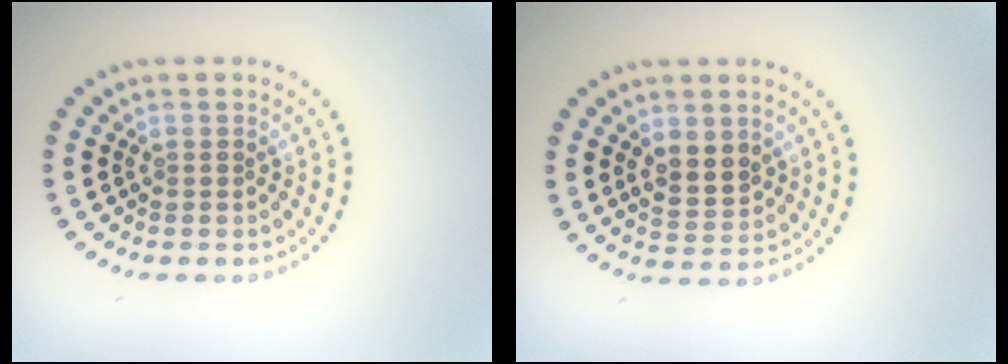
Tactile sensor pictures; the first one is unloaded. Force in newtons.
{"total": 2.9, "press": 2.8, "slide": 0.8}